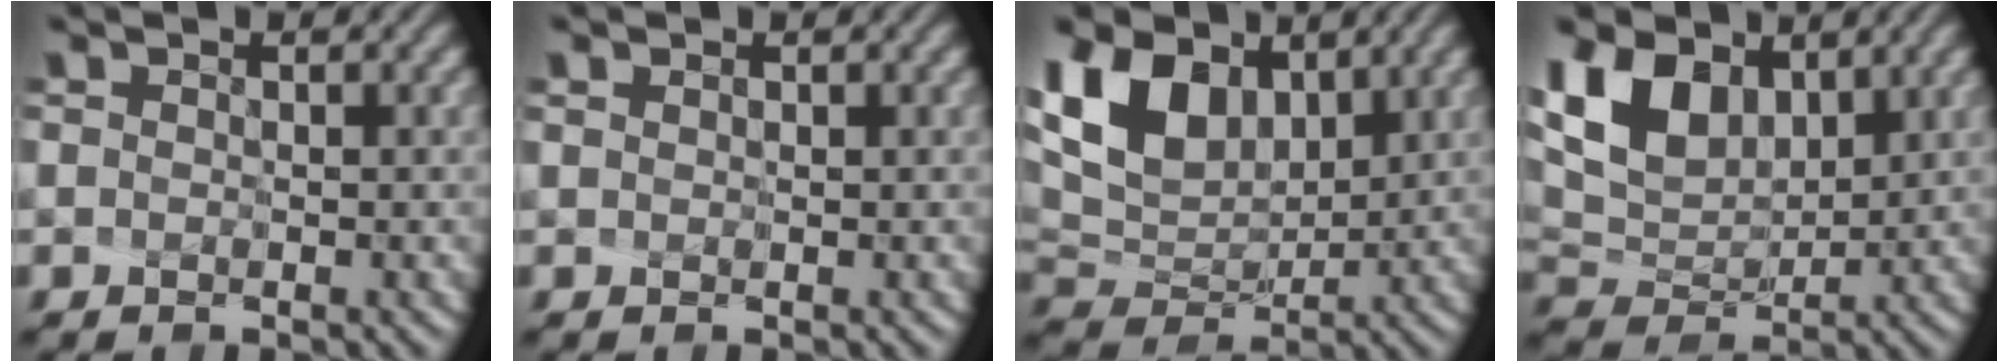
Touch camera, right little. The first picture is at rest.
{"total": 0.0}
{"total": 7.2, "force": [3.4, 4.6, 4.4], "torque": [-0.115, 0.006, 0.069]}
{"total": 6.4, "force": [3.2, 4.0, 3.9], "torque": [-0.107, 0.004, 0.070]}